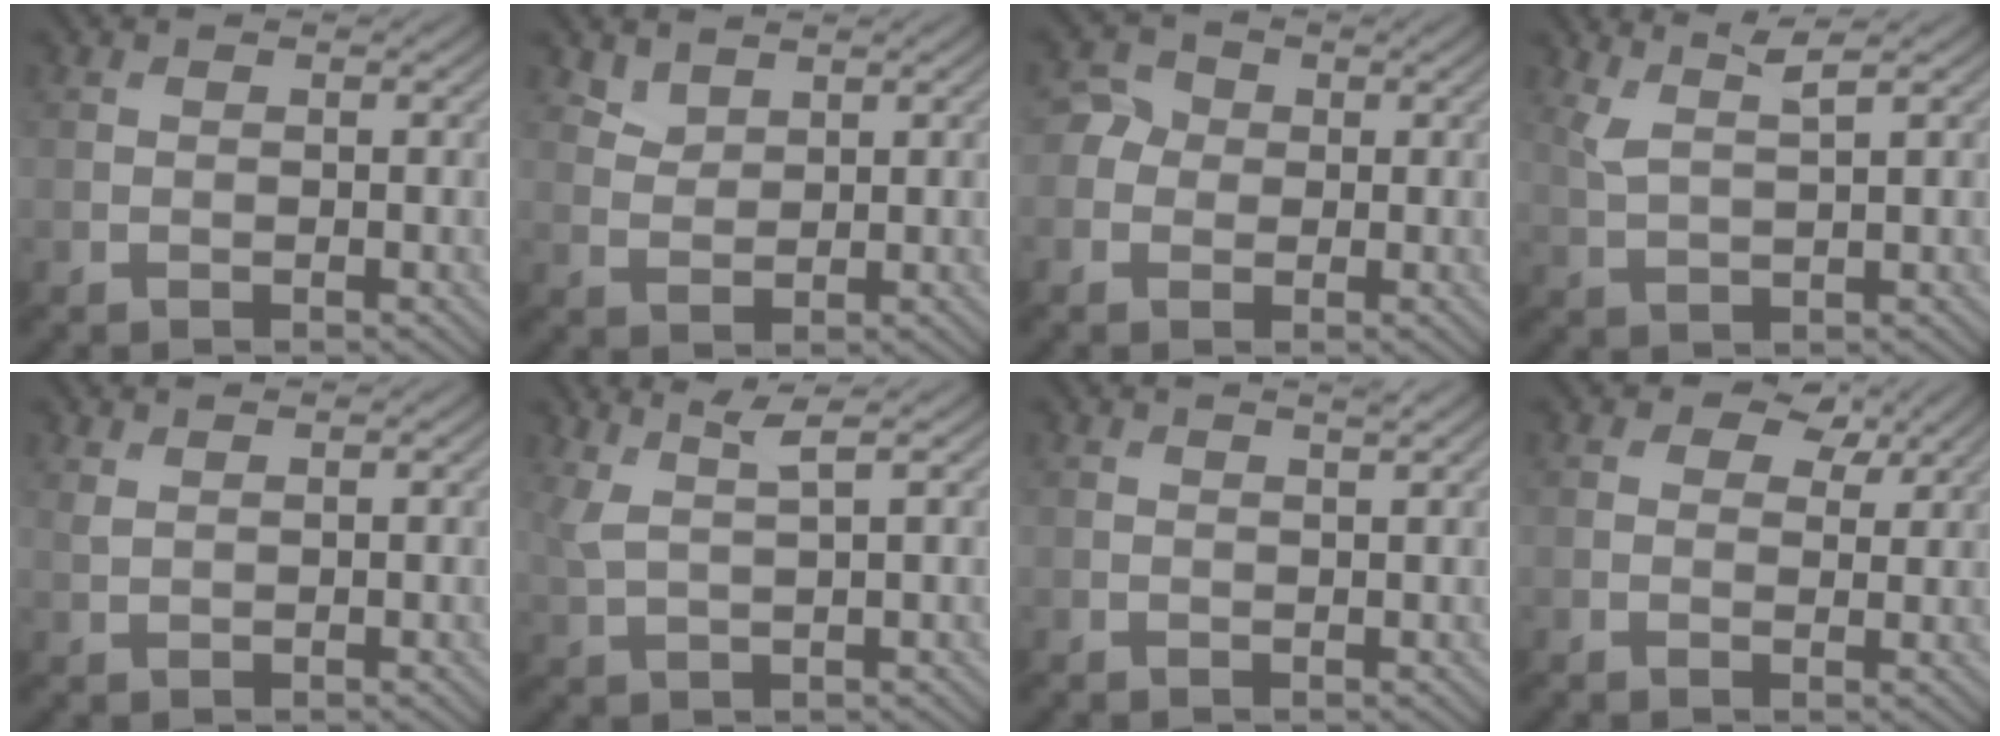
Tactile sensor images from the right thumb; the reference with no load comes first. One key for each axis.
{"total": 2.2, "fx": 2.0, "fy": 1.0, "fz": 0.5, "tx": -0.015, "ty": -0.004, "tz": 0.047}
{"total": 2.6, "fx": -0.1, "fy": 2.5, "fz": 0.8, "tx": -0.016, "ty": 0.006, "tz": -0.006}
{"total": 3.7, "fx": 2.3, "fy": 0.6, "fz": 2.8, "tx": -0.060, "ty": 0.006, "tz": 0.053}
{"total": 1.1, "fx": 1.0, "fy": 0.2, "fz": 0.5, "tx": -0.021, "ty": 0.000, "tz": 0.024}
{"total": 3.9, "fx": 2.1, "fy": 0.7, "fz": 3.2, "tx": -0.074, "ty": 0.005, "tz": 0.046}
{"total": 1.3, "fx": 1.0, "fy": 0.1, "fz": 0.9, "tx": -0.018, "ty": 0.001, "tz": 0.009}
{"total": 4.6, "fx": 2.9, "fy": 2.7, "fz": 2.5, "tx": -0.037, "ty": -0.004, "tz": 0.040}